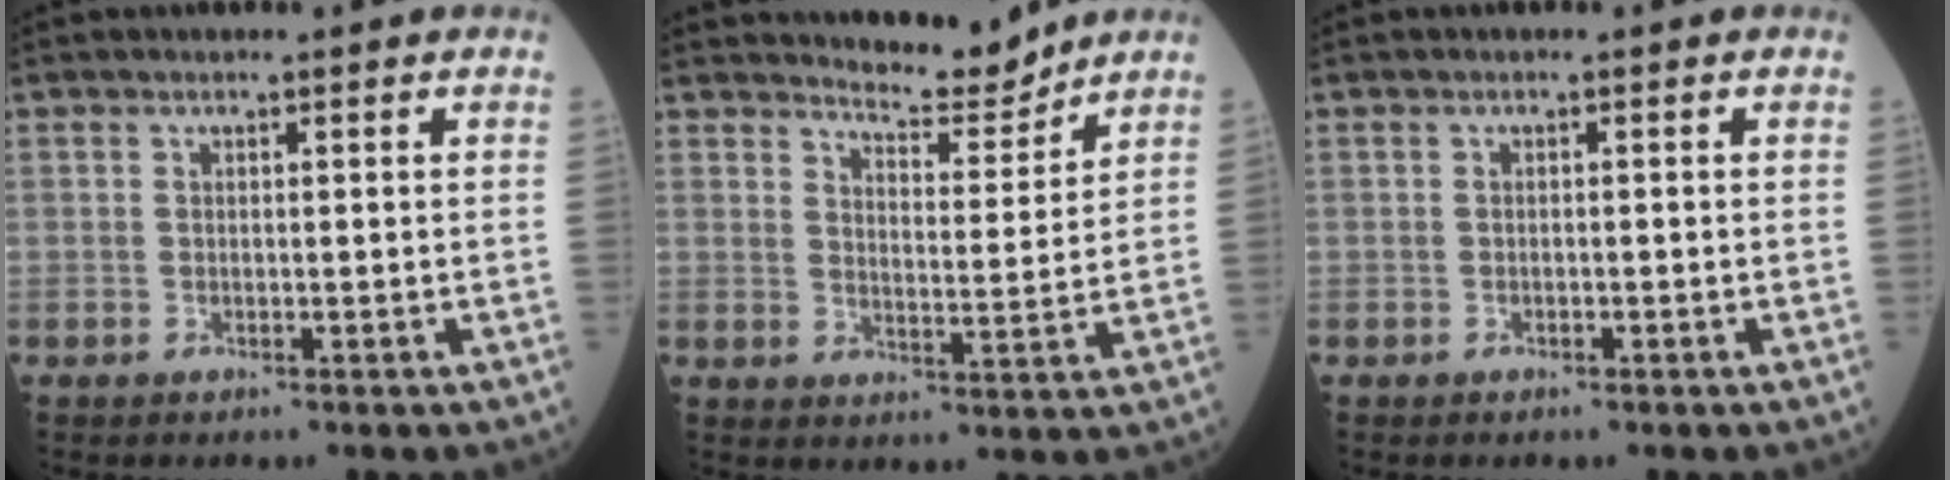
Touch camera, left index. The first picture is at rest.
{"total": 6.0, "force": [5.9, 0.6, 0.6], "torque": [-0.018, -0.019, 0.093]}
{"total": 0.5, "force": [-0.4, 0.3, 0.2], "torque": [-0.004, 0.000, -0.009]}